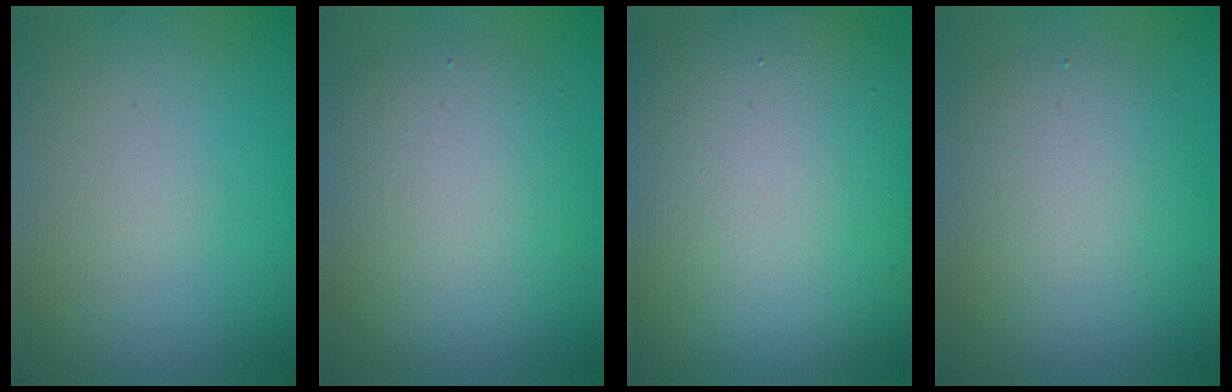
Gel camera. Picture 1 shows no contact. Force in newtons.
{"total": 5.5, "press": 5.5, "slide": 0.2}
{"total": 16.6, "press": 16.5, "slide": 1.5}
{"total": 4.7, "press": 4.7, "slide": 0.3}